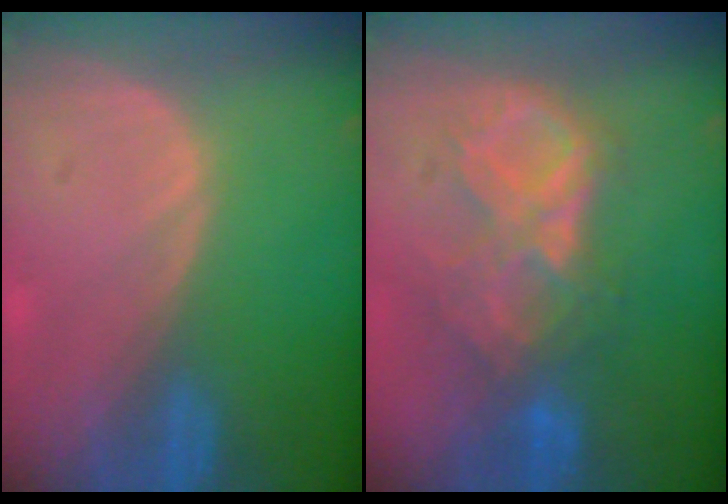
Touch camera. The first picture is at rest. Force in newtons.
{"total": 8.5, "press": 7.5, "slide": 3.9}